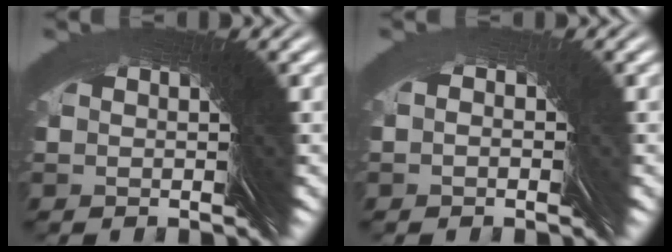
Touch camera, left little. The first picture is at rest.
{"total": 1.6, "force": [0.3, 1.5, -0.1], "torque": [0.000, 0.007, -0.005]}